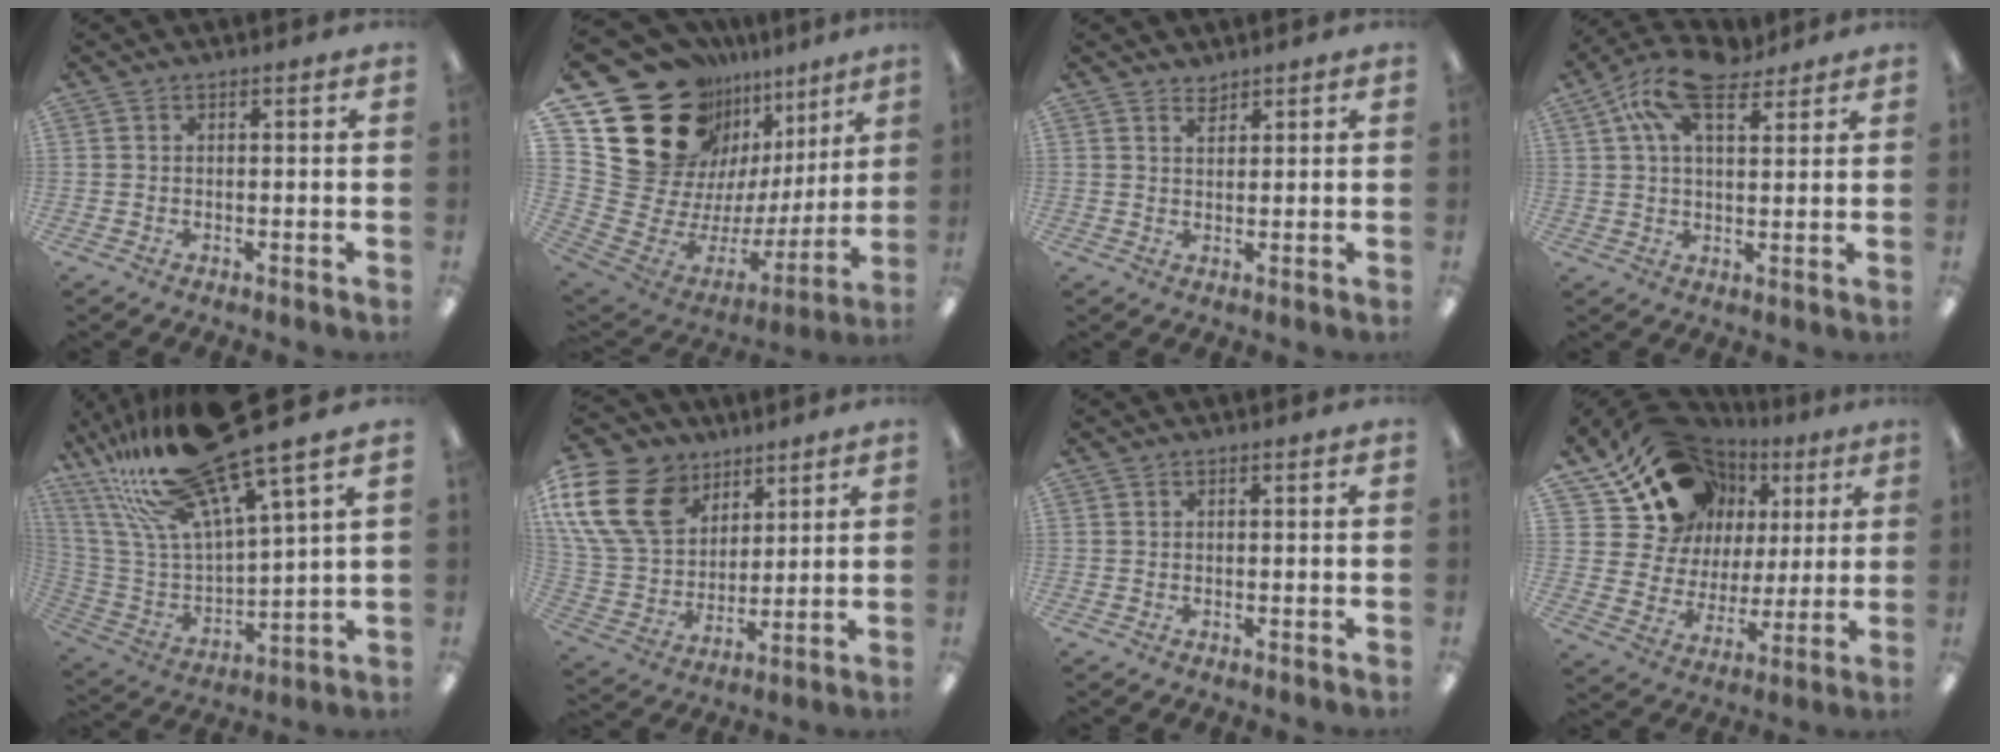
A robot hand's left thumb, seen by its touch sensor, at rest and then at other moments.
{"total": 24.7, "force": [14.8, 16.7, 10.6], "torque": [-0.159, -0.129, 0.318]}
{"total": 2.1, "force": [1.9, 0.6, 0.3], "torque": [0.001, -0.009, 0.035]}
{"total": 12.0, "force": [7.1, 5.7, 7.9], "torque": [-0.149, -0.013, 0.131]}
{"total": 26.1, "force": [19.8, 5.9, 16.0], "torque": [-0.304, -0.139, 0.328]}
{"total": 20.5, "force": [9.8, 14.6, 10.5], "torque": [-0.241, -0.035, 0.184]}
{"total": 0.0}
{"total": 18.2, "force": [11.9, 12.9, 5.1], "torque": [-0.107, -0.076, 0.237]}